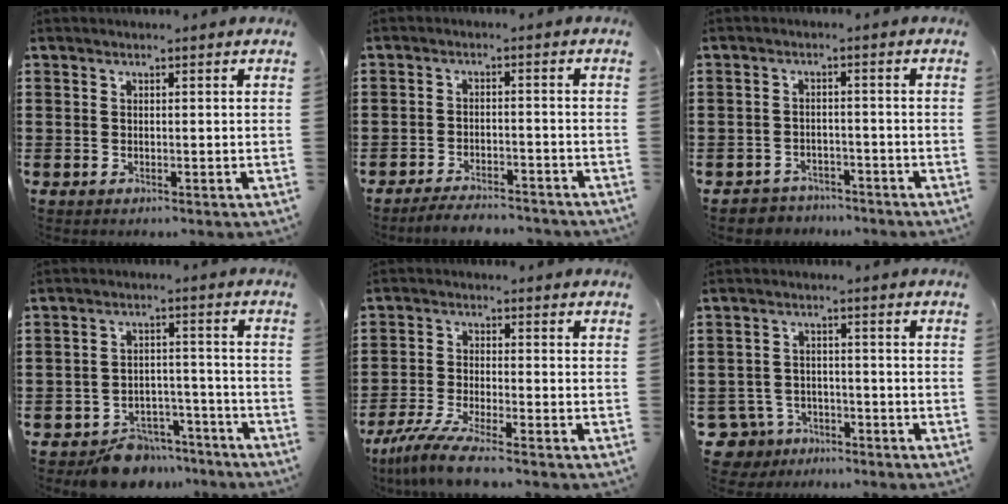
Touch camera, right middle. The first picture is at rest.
{"total": 3.6, "force": [-3.5, 0.2, 0.7], "torque": [-0.014, 0.002, -0.071]}
{"total": 2.6, "force": [-2.5, 0.6, -0.2], "torque": [-0.006, 0.001, -0.056]}
{"total": 6.2, "force": [-5.8, 1.8, 0.7], "torque": [-0.007, 0.024, -0.111]}
{"total": 5.7, "force": [-4.8, -0.2, 3.2], "torque": [-0.087, -0.026, -0.097]}
{"total": 3.9, "force": [-3.4, 1.8, 0.6], "torque": [-0.048, -0.007, -0.079]}